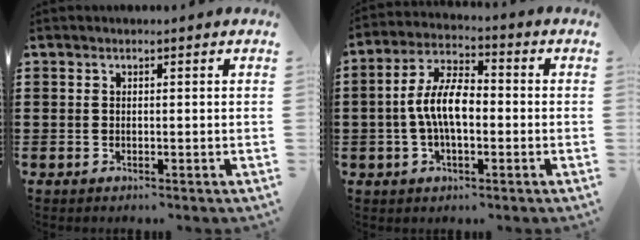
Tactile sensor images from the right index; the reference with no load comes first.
{"total": 8.1, "force": [-1.0, 3.7, 7.1], "torque": [-0.160, 0.001, -0.027]}